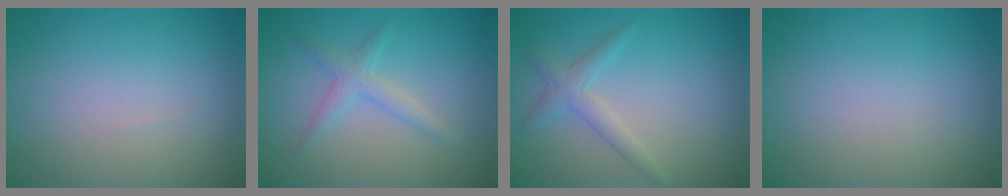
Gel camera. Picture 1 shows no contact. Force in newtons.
{"total": 2.0, "press": 2.0, "slide": 0.1}
{"total": 2.0, "press": 2.0, "slide": 0.1}
{"total": 0.0}